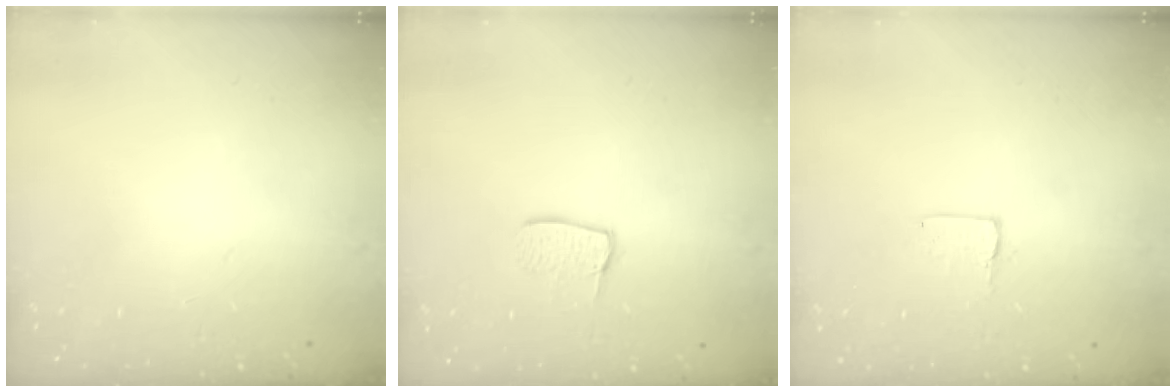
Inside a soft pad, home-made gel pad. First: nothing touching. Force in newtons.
{"total": 7.0, "press": 7.0, "slide": 0.6}
{"total": 1.7, "press": 1.6, "slide": 0.1}